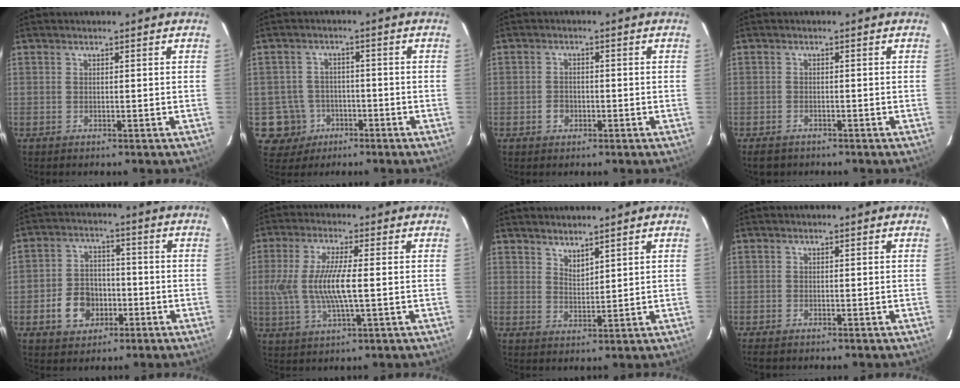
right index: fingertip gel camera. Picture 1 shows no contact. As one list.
[{"total": 6.7, "force": [-2.7, 6.1, 0.4], "torque": [-0.029, 0.022, -0.034]}, {"total": 2.5, "force": [-1.1, 2.1, 0.7], "torque": [-0.016, 0.003, -0.017]}, {"total": 3.3, "force": [-2.5, 2.0, 0.9], "torque": [-0.030, -0.004, -0.035]}, {"total": 8.2, "force": [-3.2, 6.5, 3.8], "torque": [-0.094, 0.020, -0.045]}, {"total": 10.0, "force": [-0.4, 2.0, 9.8], "torque": [-0.196, -0.006, -0.004]}, {"total": 3.1, "force": [2.8, 0.6, 1.2], "torque": [-0.018, -0.002, 0.050]}, {"total": 1.7, "force": [-1.5, 0.7, 0.5], "torque": [-0.017, -0.007, -0.025]}]